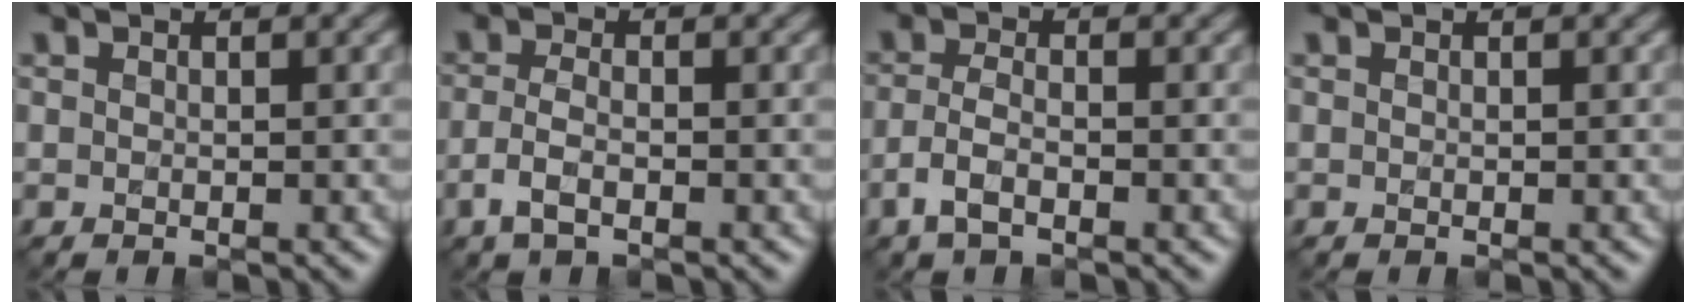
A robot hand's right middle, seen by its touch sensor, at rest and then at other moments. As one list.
[{"total": 2.5, "force": [-1.1, 1.0, 2.0], "torque": [-0.048, -0.002, -0.027]}, {"total": 2.7, "force": [-1.4, 1.1, 2.0], "torque": [-0.048, 0.000, -0.034]}, {"total": 0.0}]